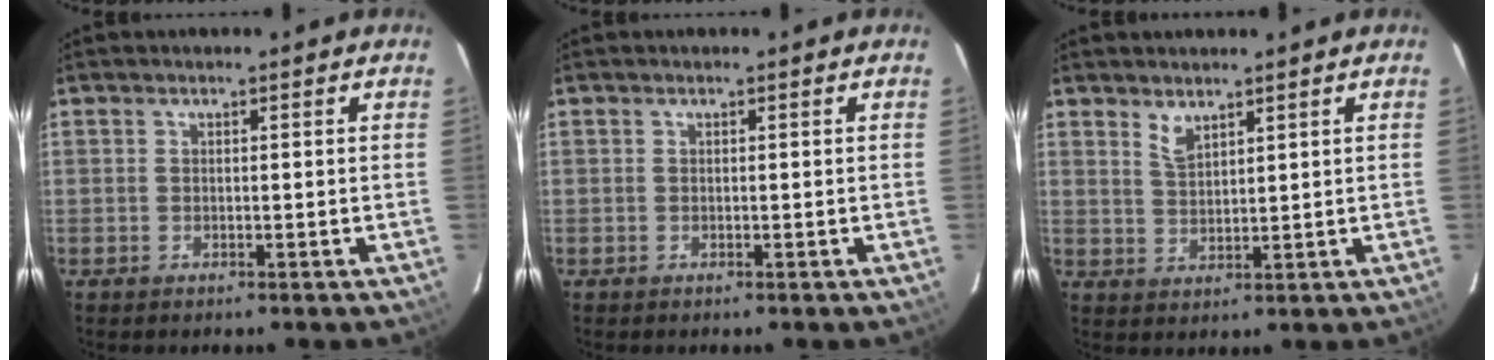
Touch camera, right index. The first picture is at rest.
{"total": 0.0}
{"total": 3.1, "force": [2.5, 1.0, 1.5], "torque": [-0.028, -0.001, 0.047]}